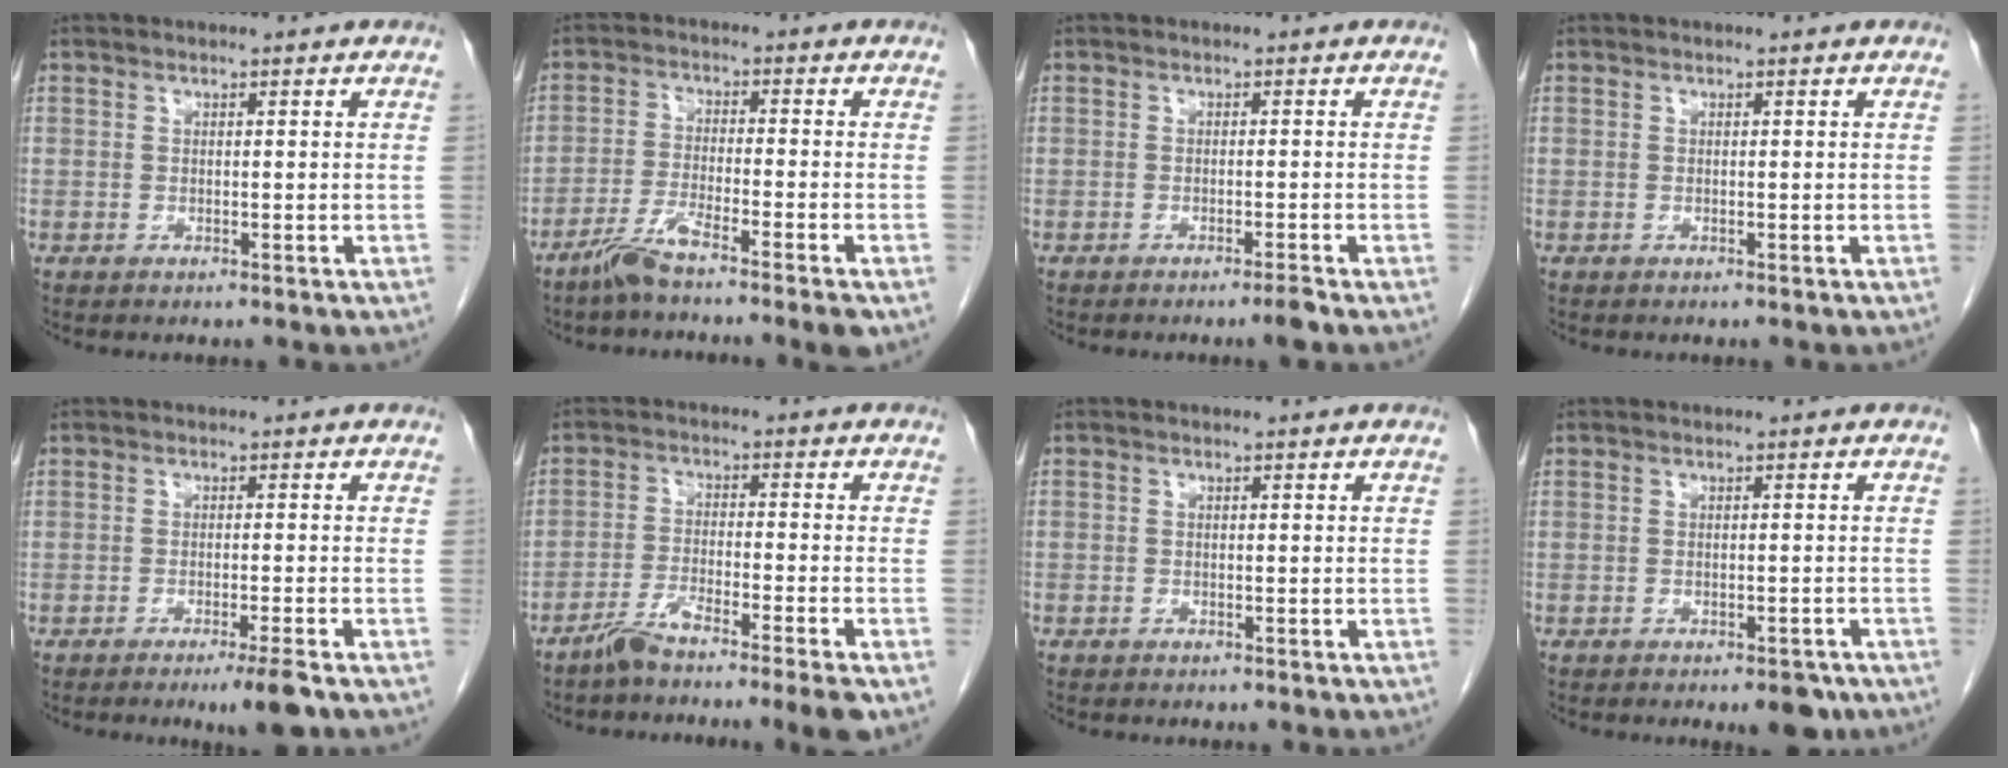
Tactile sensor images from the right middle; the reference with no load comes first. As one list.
[{"total": 7.0, "force": [-5.0, -0.5, 4.8], "torque": [-0.088, -0.017, -0.097]}, {"total": 1.7, "force": [-1.3, -0.5, 1.0], "torque": [-0.017, -0.001, -0.020]}, {"total": 0.0}, {"total": 4.1, "force": [-2.8, -0.4, 3.0], "torque": [-0.042, -0.012, -0.044]}, {"total": 7.6, "force": [-5.9, -0.6, 4.8], "torque": [-0.078, -0.016, -0.104]}, {"total": 0.7, "force": [-0.6, 0.4, 0.1], "torque": [-0.010, 0.001, -0.010]}, {"total": 3.7, "force": [-2.7, 1.4, 2.1], "torque": [-0.019, 0.000, -0.031]}]